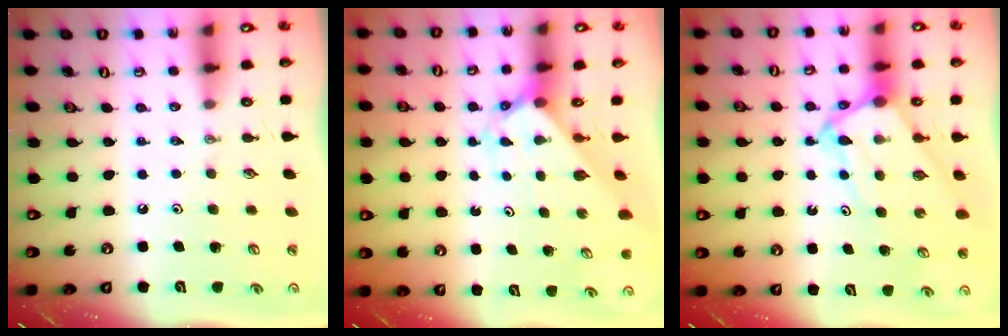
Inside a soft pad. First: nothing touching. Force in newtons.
{"total": 2.1, "press": 2.1, "slide": 0.2}
{"total": 7.7, "press": 7.6, "slide": 0.6}